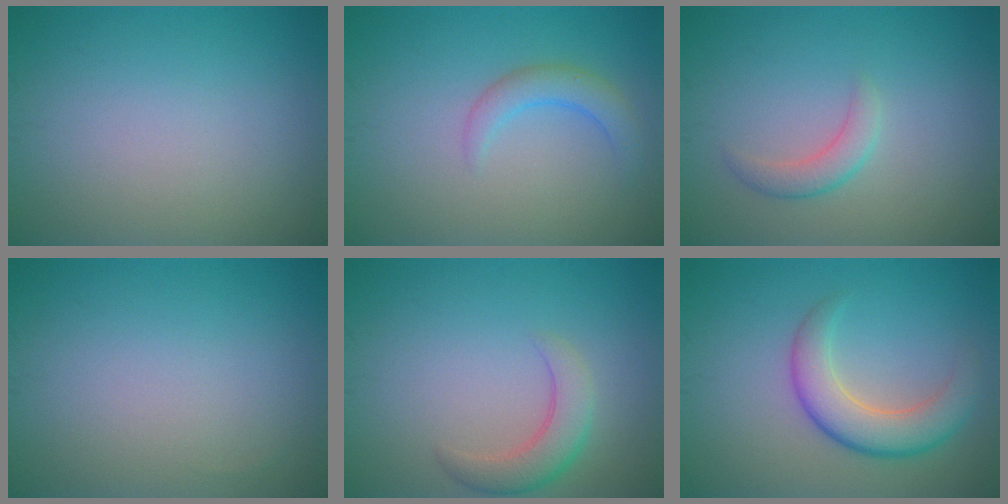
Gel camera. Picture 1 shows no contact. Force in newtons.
{"total": 2.4, "press": 2.4, "slide": 0.3}
{"total": 1.9, "press": 1.9, "slide": 0.1}
{"total": 0.0}
{"total": 3.1, "press": 3.1, "slide": 0.3}
{"total": 4.9, "press": 4.9, "slide": 0.2}